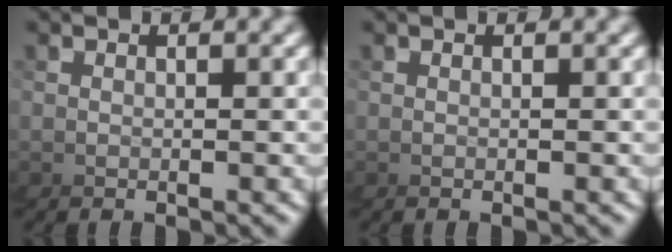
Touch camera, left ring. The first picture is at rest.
{"total": 0.0}